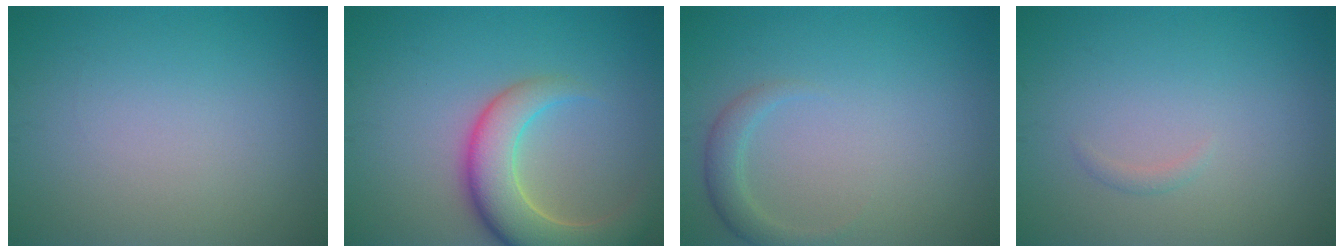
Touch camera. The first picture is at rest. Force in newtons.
{"total": 7.2, "press": 7.1, "slide": 0.7}
{"total": 1.9, "press": 1.9, "slide": 0.1}
{"total": 0.6, "press": 0.6, "slide": 0.1}